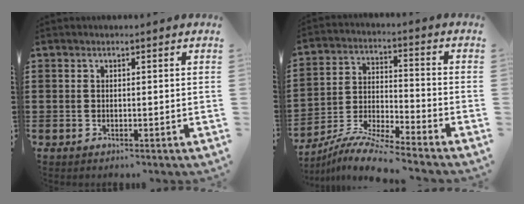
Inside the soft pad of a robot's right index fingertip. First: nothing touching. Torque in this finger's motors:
{"motor_torque": [0.57, 0.58, 0.18, 0.04]}